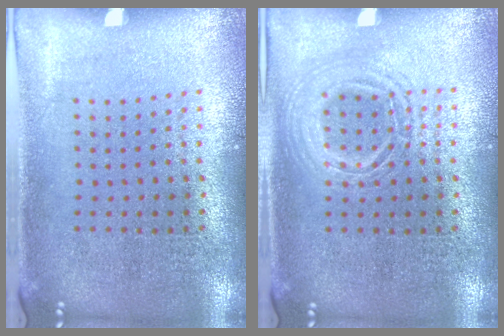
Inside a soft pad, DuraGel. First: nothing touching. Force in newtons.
{"total": 1.2, "press": 1.2, "slide": 0.1}